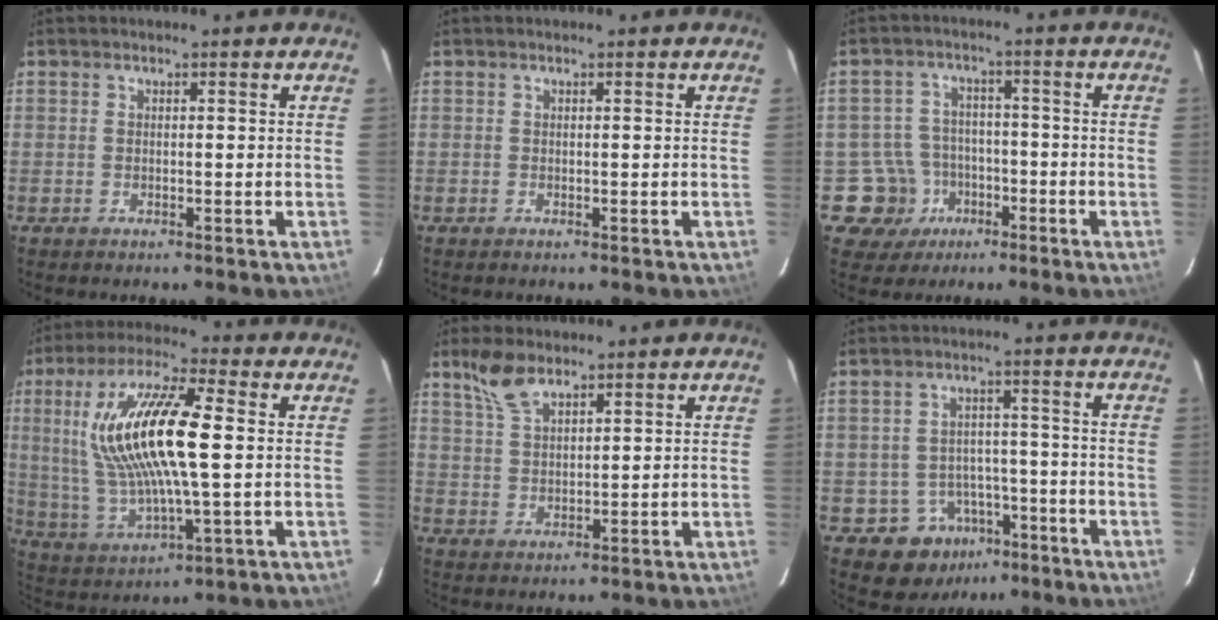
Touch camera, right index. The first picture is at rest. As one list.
[{"total": 0.0}, {"total": 8.0, "force": [-3.6, 7.2, 0.0], "torque": [-0.018, 0.029, -0.051]}, {"total": 18.9, "force": [2.7, 4.8, 18.1], "torque": [-0.356, 0.008, 0.059]}, {"total": 6.2, "force": [4.6, 2.5, 3.4], "torque": [-0.069, 0.010, 0.094]}, {"total": 7.1, "force": [-4.0, 5.8, 1.0], "torque": [-0.027, 0.028, -0.041]}]